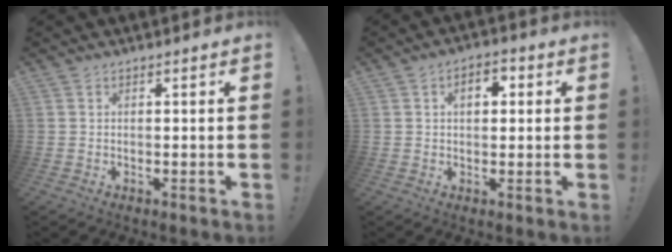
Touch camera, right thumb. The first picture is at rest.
{"total": 5.0, "force": [0.9, 3.2, 3.7], "torque": [-0.039, 0.001, 0.006]}